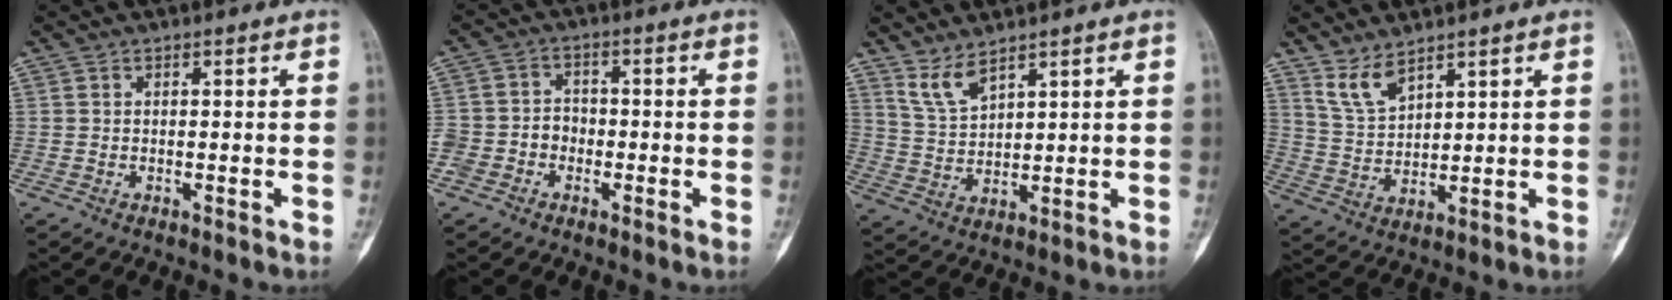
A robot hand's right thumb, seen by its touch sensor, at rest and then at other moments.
{"total": 5.8, "force": [-2.1, 5.1, 1.9], "torque": [-0.016, 0.027, -0.039]}
{"total": 5.4, "force": [4.3, 1.7, 2.8], "torque": [-0.054, -0.031, 0.097]}
{"total": 6.0, "force": [4.7, 2.2, 3.0], "torque": [-0.054, -0.032, 0.106]}